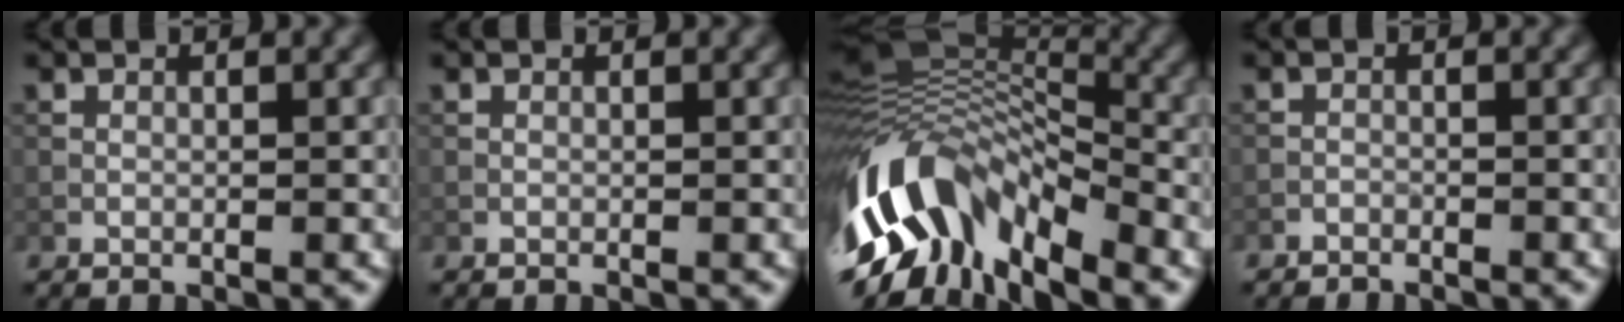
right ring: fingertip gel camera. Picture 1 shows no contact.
{"total": 0.0}
{"total": 13.4, "force": [-4.9, 7.1, 10.3], "torque": [-0.214, 0.019, -0.092]}
{"total": 1.2, "force": [-1.2, 0.2, 0.0], "torque": [0.003, 0.000, -0.026]}